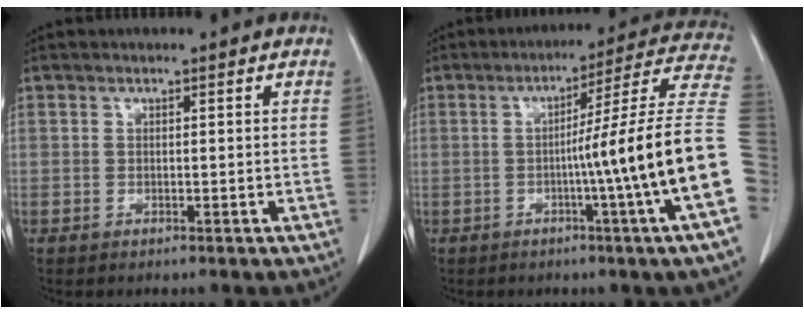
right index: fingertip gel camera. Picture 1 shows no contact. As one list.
[{"total": 18.2, "force": [-3.6, -3.4, 17.5], "torque": [-0.192, 0.005, -0.063]}]